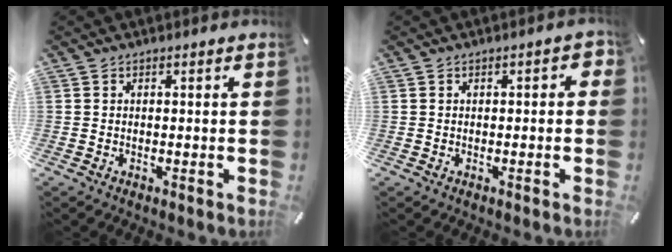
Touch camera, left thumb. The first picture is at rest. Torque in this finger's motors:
{"motor_torque": [-0.02, -0.09, 0.06, 0.16, 0.01]}